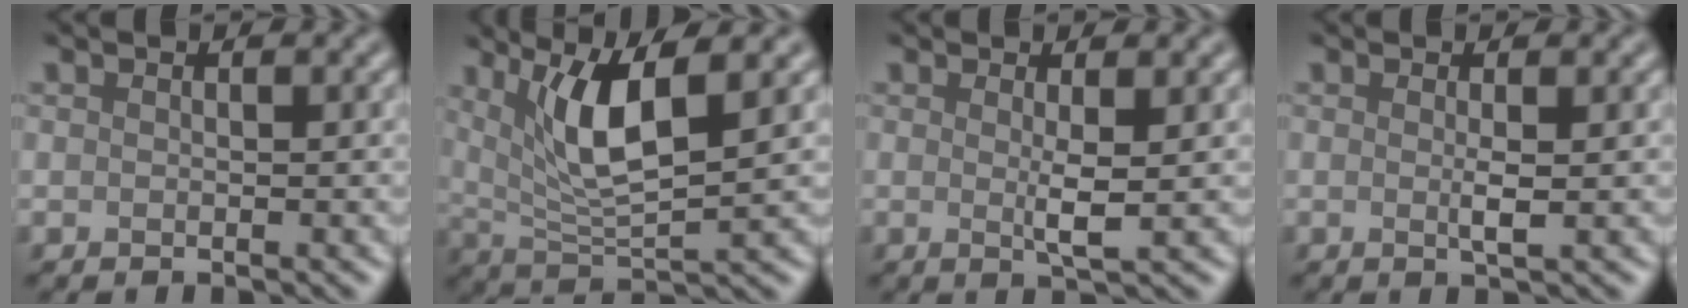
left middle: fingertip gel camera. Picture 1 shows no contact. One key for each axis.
{"total": 6.6, "fx": 2.6, "fy": 1.6, "fz": 5.9, "tx": -0.109, "ty": -0.008, "tz": 0.052}
{"total": 2.0, "fx": 0.3, "fy": 0.2, "fz": 2.0, "tx": -0.039, "ty": -0.006, "tz": 0.004}
{"total": 1.3, "fx": 0.1, "fy": 0.1, "fz": 1.3, "tx": -0.027, "ty": -0.001, "tz": -0.001}